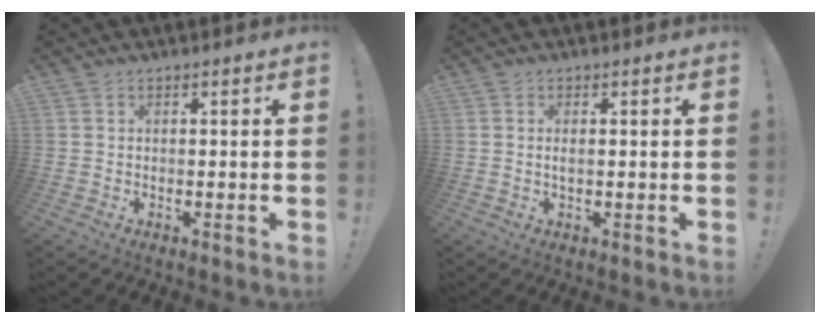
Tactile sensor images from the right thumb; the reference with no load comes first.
{"total": 1.0, "force": [0.0, 0.2, 1.0], "torque": [-0.013, -0.002, -0.002]}